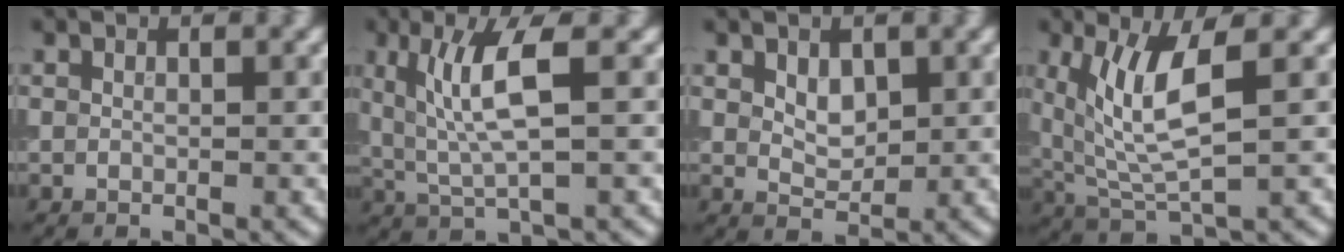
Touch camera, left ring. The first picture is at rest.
{"total": 5.1, "force": [1.1, 1.0, 4.9], "torque": [-0.098, 0.000, 0.027]}
{"total": 1.9, "force": [0.7, 1.3, 1.2], "torque": [-0.020, -0.003, 0.017]}
{"total": 6.3, "force": [1.8, 1.8, 5.8], "torque": [-0.127, -0.010, 0.042]}